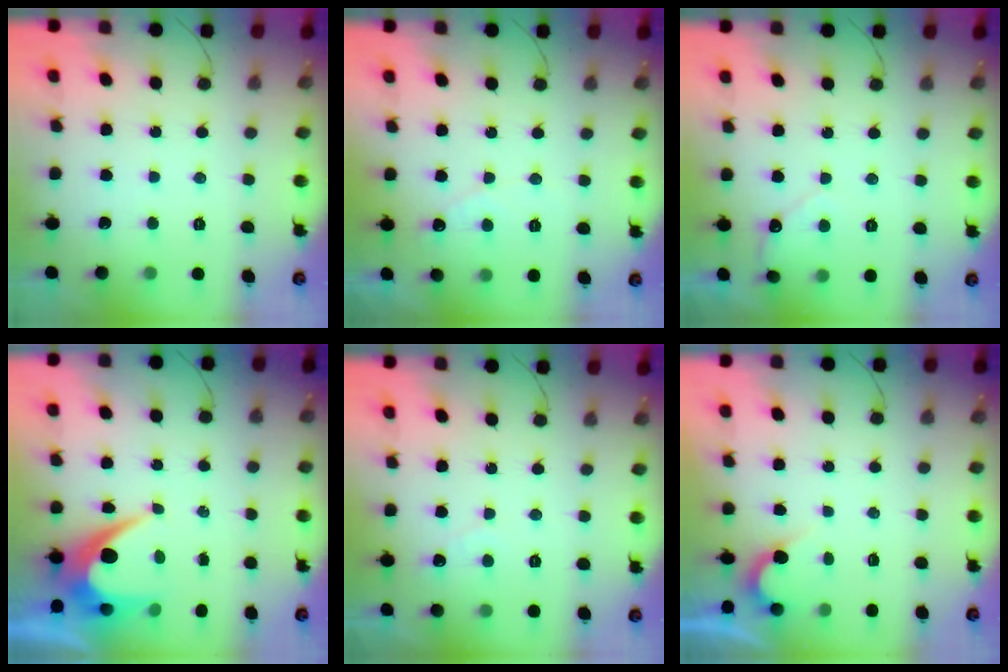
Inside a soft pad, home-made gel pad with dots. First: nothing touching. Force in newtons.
{"total": 2.9, "press": 2.9, "slide": 0.2}
{"total": 4.0, "press": 3.9, "slide": 0.3}
{"total": 6.5, "press": 6.5, "slide": 0.6}
{"total": 2.2, "press": 2.2, "slide": 0.0}
{"total": 2.1, "press": 2.1, "slide": 0.1}